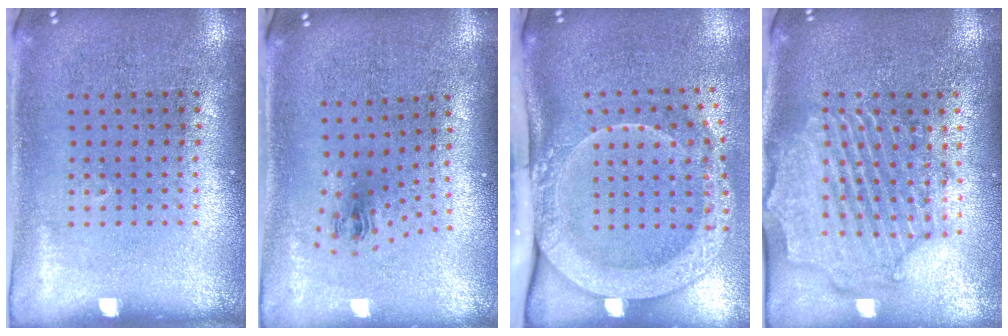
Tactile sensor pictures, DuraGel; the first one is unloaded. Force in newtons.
{"total": 1.0, "press": 0.5, "slide": 0.9}
{"total": 3.0, "press": 2.1, "slide": 2.1}
{"total": 2.3, "press": 2.2, "slide": 0.8}